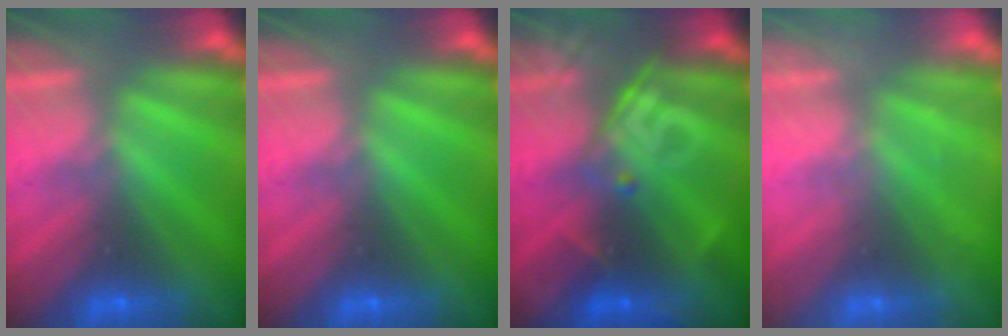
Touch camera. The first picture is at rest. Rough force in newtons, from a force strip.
{"total": 0.0}
{"total": 2.5}
{"total": 2.2}